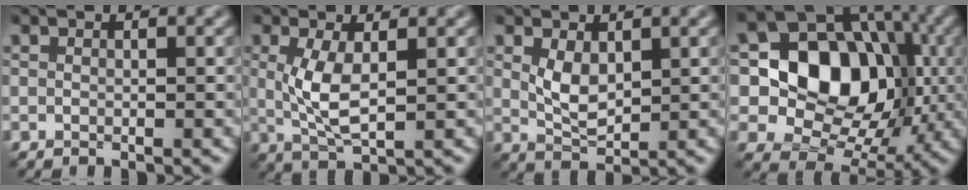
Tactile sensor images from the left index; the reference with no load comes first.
{"total": 3.9, "force": [0.3, 1.3, 3.6], "torque": [-0.086, -0.003, 0.009]}
{"total": 2.9, "force": [0.7, 1.5, 2.3], "torque": [-0.057, -0.004, 0.019]}
{"total": 11.0, "force": [0.4, 8.7, 6.7], "torque": [-0.098, -0.003, -0.009]}